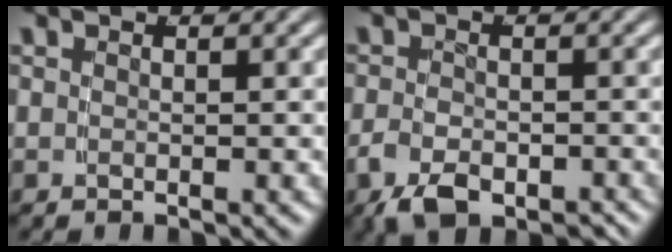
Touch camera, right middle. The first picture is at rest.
{"total": 4.9, "force": [-3.1, 2.5, 2.9], "torque": [-0.052, -0.028, -0.038]}